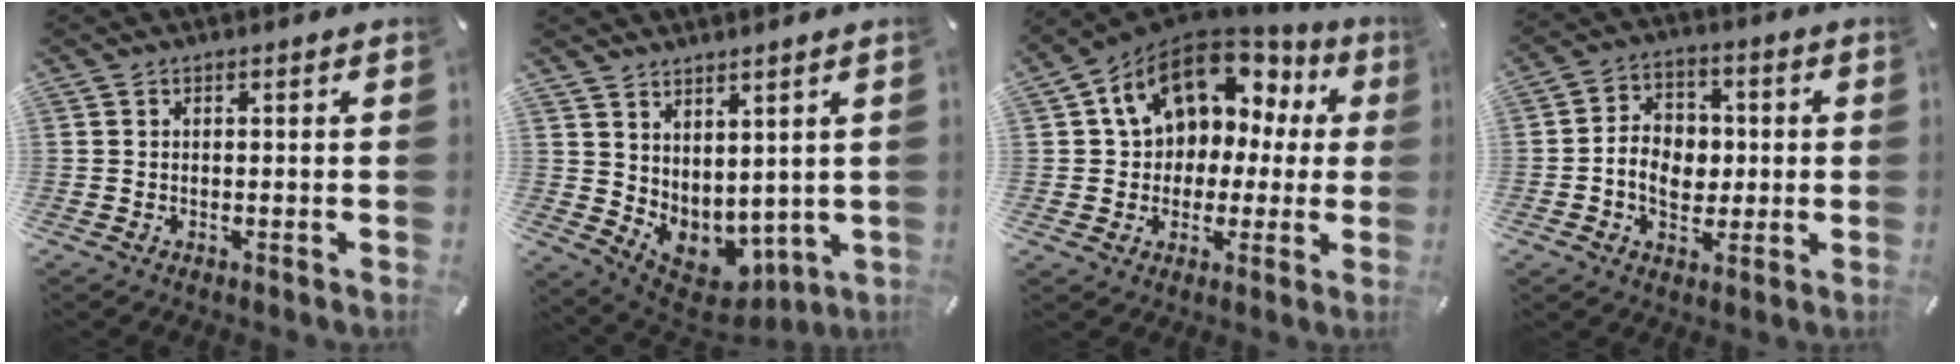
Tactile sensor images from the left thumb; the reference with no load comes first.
{"total": 4.6, "force": [1.6, 4.3, 0.5], "torque": [-0.016, -0.044, 0.039]}
{"total": 14.7, "force": [7.1, 10.6, 7.3], "torque": [-0.126, -0.034, 0.131]}
{"total": 8.7, "force": [-1.0, 7.2, 4.7], "torque": [-0.082, 0.015, -0.018]}